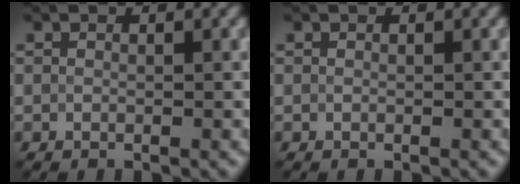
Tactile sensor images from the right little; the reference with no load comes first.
{"total": 0.0}